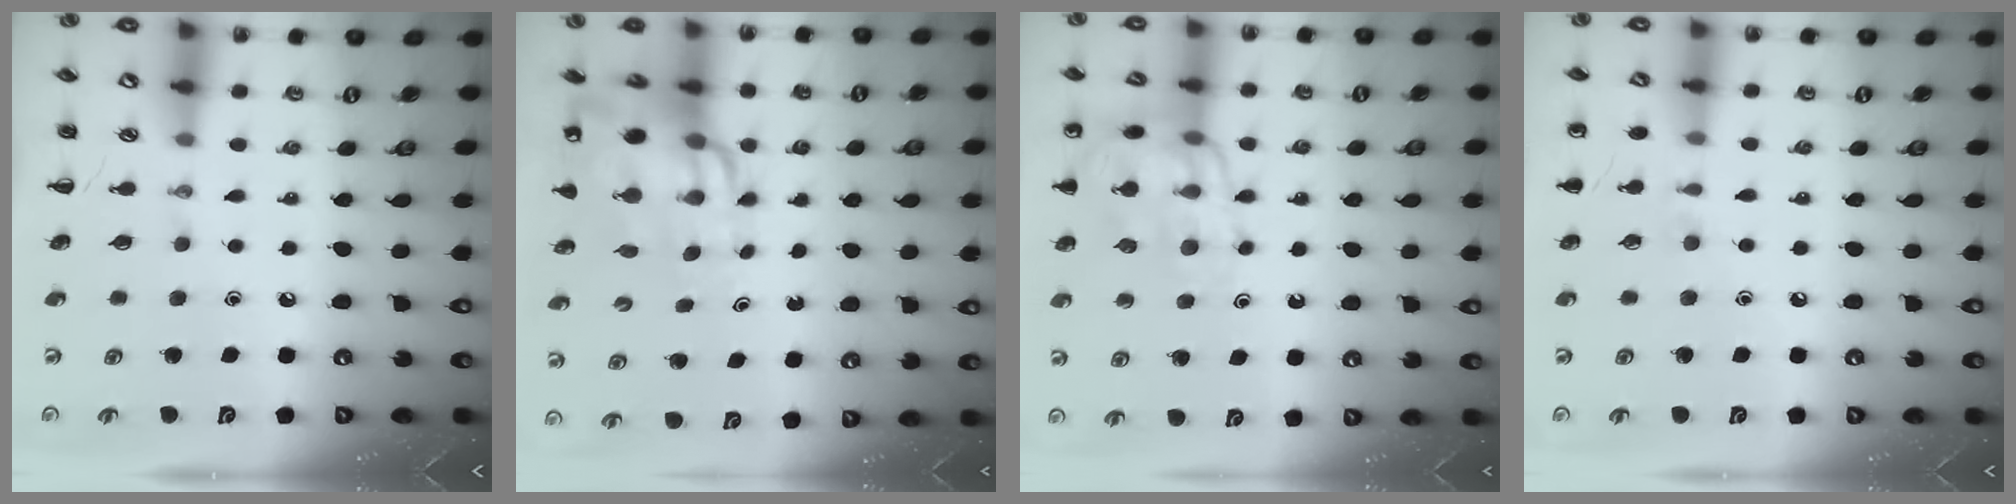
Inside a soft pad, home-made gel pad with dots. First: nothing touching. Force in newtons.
{"total": 14.4, "press": 13.8, "slide": 4.1}
{"total": 14.9, "press": 14.7, "slide": 2.5}
{"total": 5.6, "press": 5.3, "slide": 1.7}